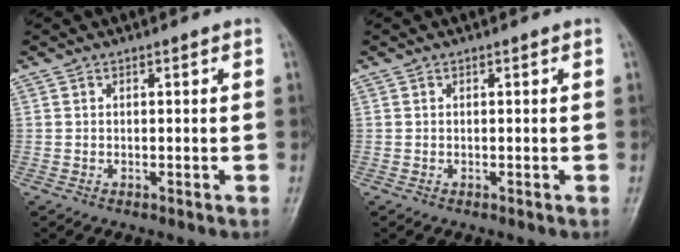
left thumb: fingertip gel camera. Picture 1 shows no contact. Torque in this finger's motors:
{"motor_torque": [0.00, 0.00, 0.00, 0.00, 0.00]}